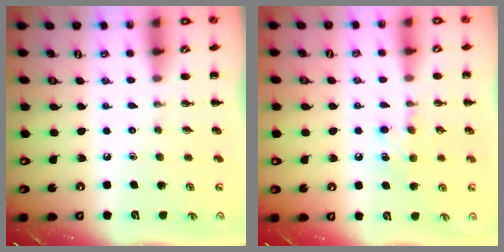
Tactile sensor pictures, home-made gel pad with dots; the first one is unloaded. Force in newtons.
{"total": 9.1, "press": 8.9, "slide": 2.0}